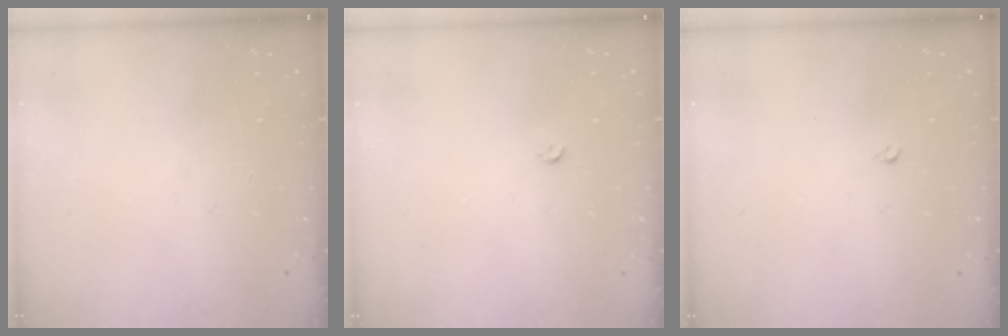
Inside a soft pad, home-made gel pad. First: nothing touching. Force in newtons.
{"total": 2.8, "press": 2.8, "slide": 0.5}
{"total": 2.6, "press": 2.5, "slide": 0.4}